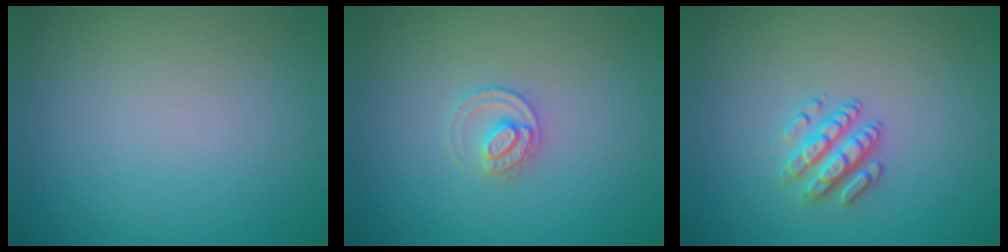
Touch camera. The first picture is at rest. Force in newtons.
{"total": 2.1, "press": 2.1, "slide": 0.2}
{"total": 2.7, "press": 2.5, "slide": 1.2}